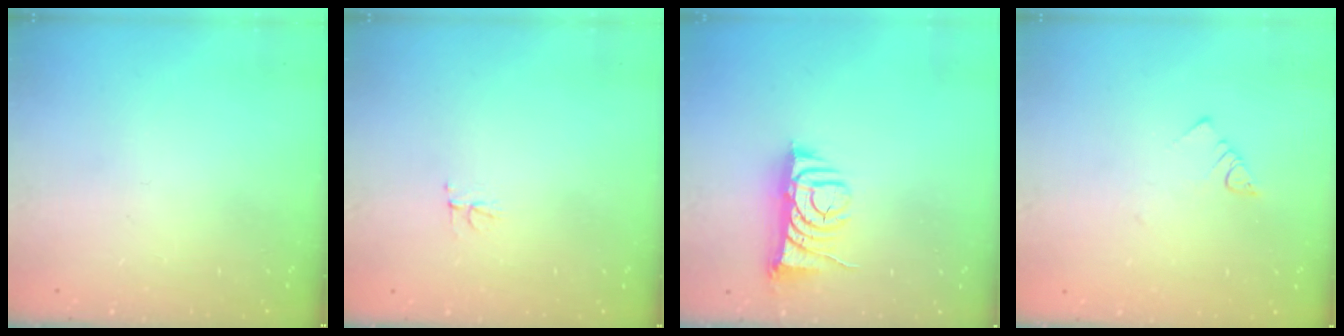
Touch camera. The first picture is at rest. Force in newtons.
{"total": 3.9, "press": 3.9, "slide": 0.3}
{"total": 7.8, "press": 7.8, "slide": 0.8}
{"total": 2.8, "press": 2.7, "slide": 0.4}